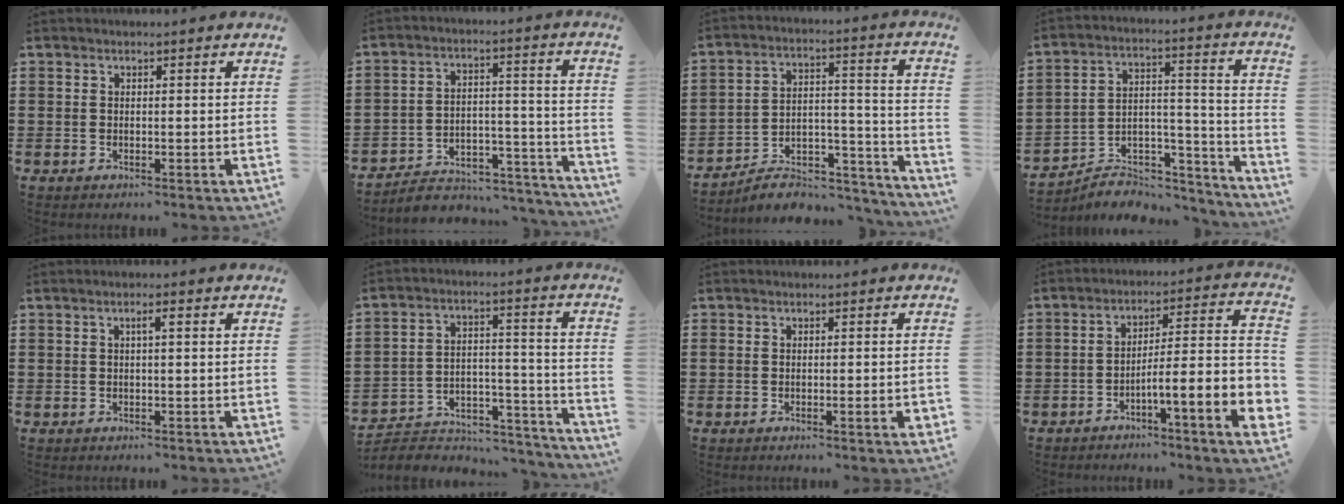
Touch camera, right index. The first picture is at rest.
{"total": 5.9, "force": [-5.4, 1.8, 1.5], "torque": [-0.021, 0.017, -0.105]}
{"total": 7.4, "force": [-6.4, 2.5, 2.7], "torque": [-0.042, 0.017, -0.120]}
{"total": 5.9, "force": [-5.3, 2.5, 1.2], "torque": [-0.018, 0.011, -0.101]}
{"total": 1.2, "force": [0.2, 0.1, 1.2], "torque": [-0.022, 0.003, 0.002]}
{"total": 4.7, "force": [-4.3, 1.7, 1.0], "torque": [-0.018, 0.008, -0.087]}
{"total": 2.0, "force": [-0.6, 0.0, 1.9], "torque": [-0.031, -0.004, -0.011]}
{"total": 7.0, "force": [-3.3, 0.1, 6.2], "torque": [-0.100, -0.039, -0.070]}